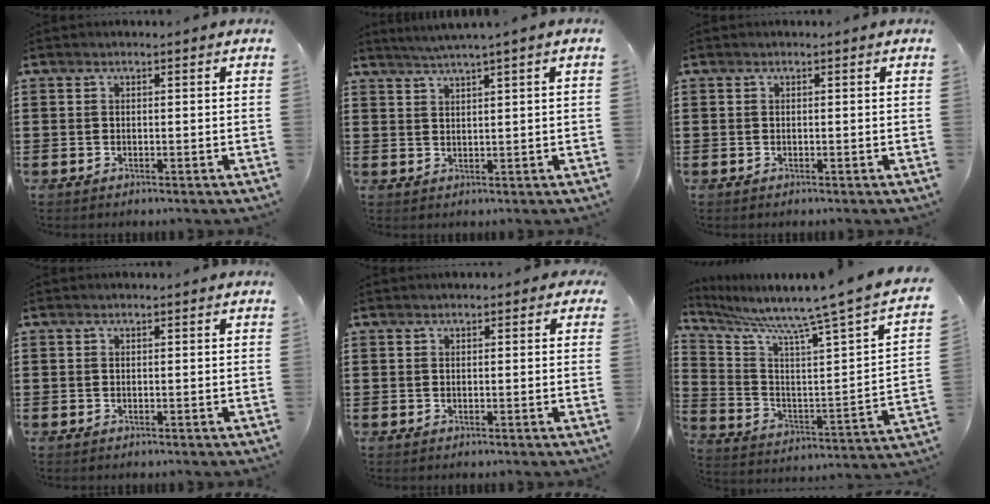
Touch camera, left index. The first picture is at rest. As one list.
[{"total": 1.8, "force": [1.3, -0.6, 1.0], "torque": [-0.020, -0.003, 0.023]}, {"total": 0.0}, {"total": 0.0}, {"total": 0.6, "force": [0.1, 0.4, 0.4], "torque": [-0.008, 0.005, 0.000]}, {"total": 7.0, "force": [6.0, -1.3, 3.4], "torque": [-0.089, -0.072, 0.083]}]